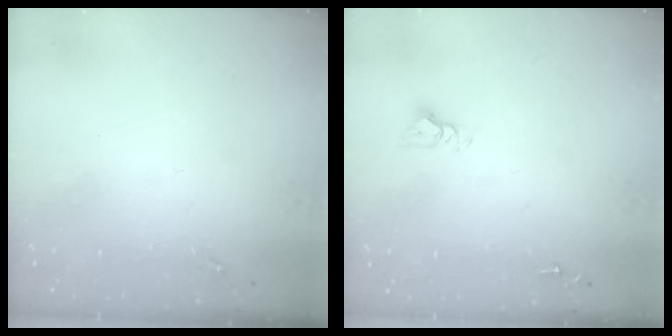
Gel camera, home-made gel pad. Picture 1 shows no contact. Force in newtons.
{"total": 4.8, "press": 4.8, "slide": 0.4}